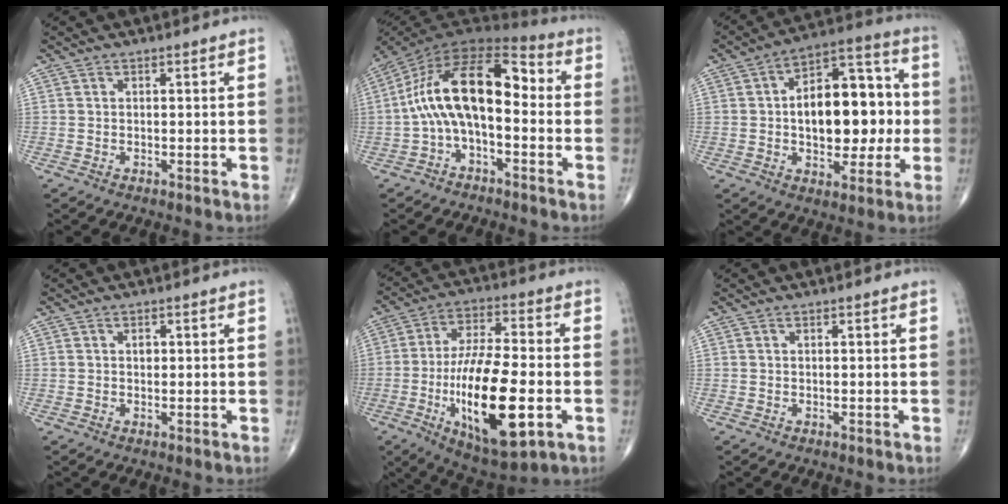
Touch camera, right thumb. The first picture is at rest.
{"total": 16.7, "force": [-0.5, 8.2, 14.5], "torque": [-0.245, 0.057, -0.022]}
{"total": 19.3, "force": [0.1, 11.0, 15.8], "torque": [-0.194, 0.032, 0.002]}
{"total": 1.1, "force": [0.3, 0.8, 0.8], "torque": [-0.008, 0.001, 0.005]}
{"total": 21.9, "force": [-5.5, 7.8, 19.7], "torque": [-0.348, 0.009, -0.076]}
{"total": 0.0}